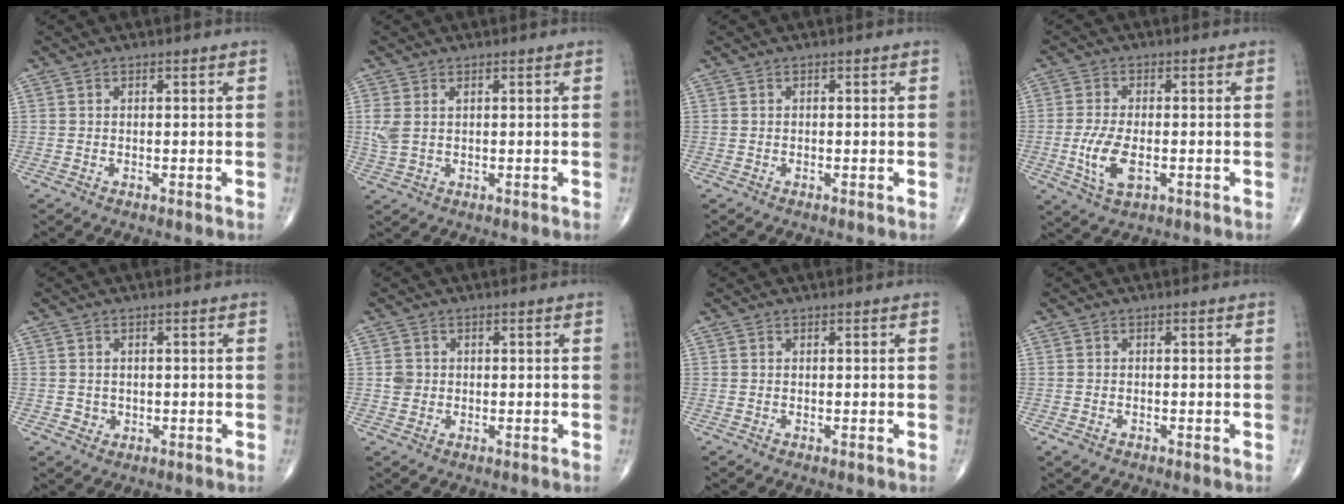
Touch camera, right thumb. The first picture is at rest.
{"total": 3.3, "force": [0.9, 1.8, 2.6], "torque": [-0.077, 0.009, 0.026]}
{"total": 0.0}
{"total": 7.4, "force": [-1.7, 3.7, 6.2], "torque": [-0.130, -0.005, -0.028]}
{"total": 1.7, "force": [0.0, 1.6, 0.5], "torque": [-0.004, 0.002, 0.005]}
{"total": 2.1, "force": [0.1, 2.0, 0.8], "torque": [-0.004, 0.003, 0.004]}
{"total": 0.0}
{"total": 1.2, "force": [-0.7, 0.8, 0.5], "torque": [-0.011, 0.002, -0.010]}